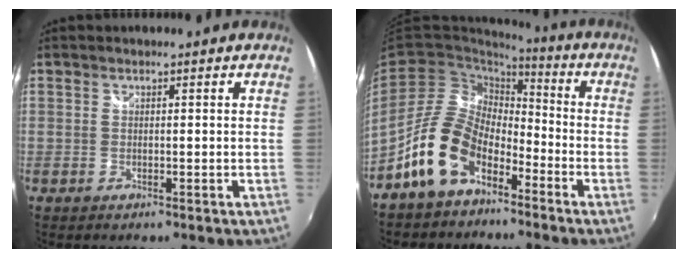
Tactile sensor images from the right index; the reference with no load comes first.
{"total": 13.4, "force": [-7.8, 7.6, 7.8], "torque": [-0.159, 0.018, -0.144]}